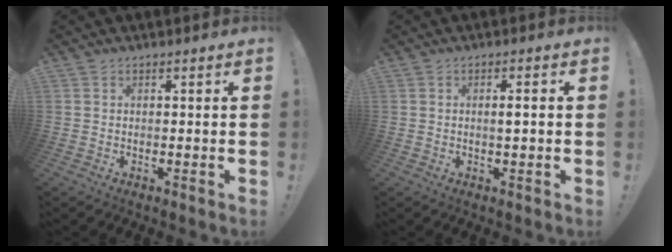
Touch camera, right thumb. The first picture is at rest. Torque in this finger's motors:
{"motor_torque": [0.18, -0.34, 0.01, 0.21, 0.10]}